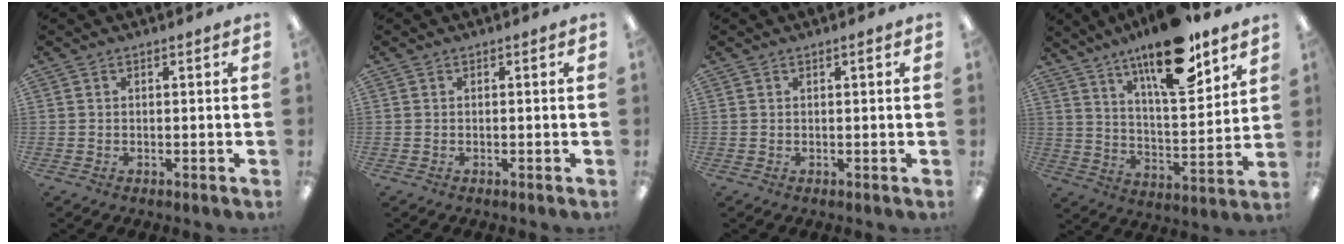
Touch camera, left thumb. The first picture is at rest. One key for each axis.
{"total": 0.0}
{"total": 0.8, "fx": 0.4, "fy": 0.1, "fz": 0.6, "tx": -0.013, "ty": 0.002, "tz": 0.007}
{"total": 18.6, "fx": 13.4, "fy": 5.6, "fz": 11.6, "tx": -0.185, "ty": -0.076, "tz": 0.219}